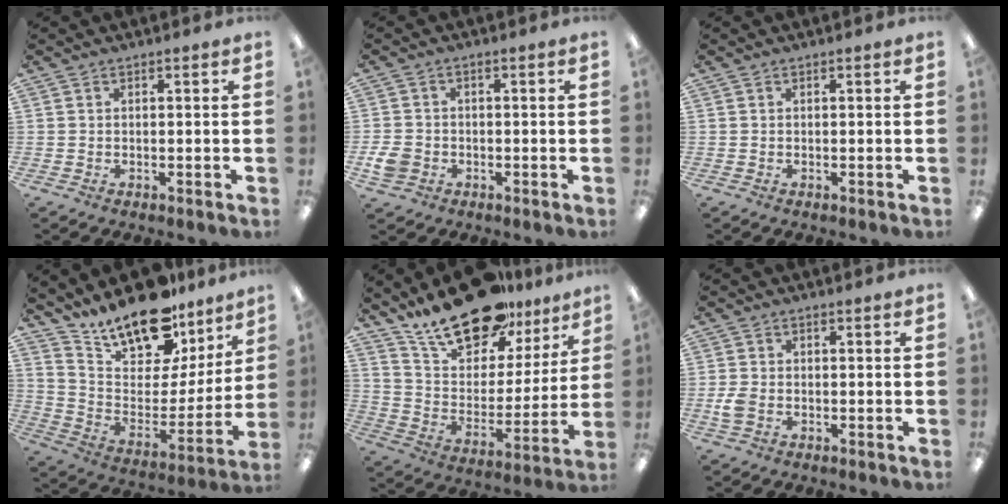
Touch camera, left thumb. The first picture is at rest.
{"total": 4.1, "force": [-1.5, 3.3, 1.9], "torque": [-0.041, 0.004, -0.028]}
{"total": 0.0}
{"total": 19.6, "force": [16.1, 8.1, 7.6], "torque": [-0.139, -0.119, 0.287]}
{"total": 21.1, "force": [16.7, 9.2, 9.0], "torque": [-0.160, -0.106, 0.297]}
{"total": 3.2, "force": [-0.8, 2.1, 2.3], "torque": [-0.052, 0.000, -0.017]}